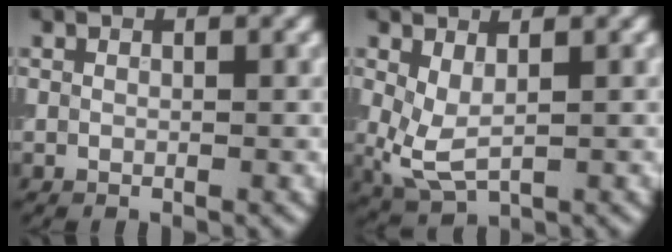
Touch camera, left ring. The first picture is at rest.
{"total": 3.3, "force": [0.6, 1.6, 2.8], "torque": [-0.070, -0.008, 0.015]}